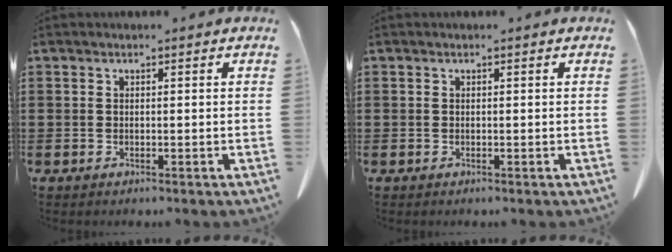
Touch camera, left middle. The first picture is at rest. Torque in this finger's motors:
{"motor_torque": [0.00, 0.00, 0.00, 0.01]}